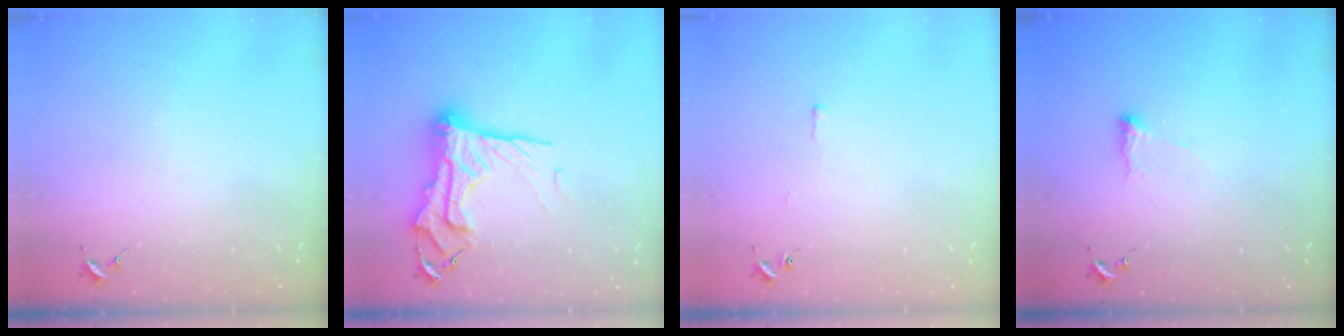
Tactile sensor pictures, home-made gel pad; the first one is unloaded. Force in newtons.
{"total": 21.4, "press": 21.3, "slide": 1.9}
{"total": 2.6, "press": 2.6, "slide": 0.3}
{"total": 5.1, "press": 5.1, "slide": 0.8}